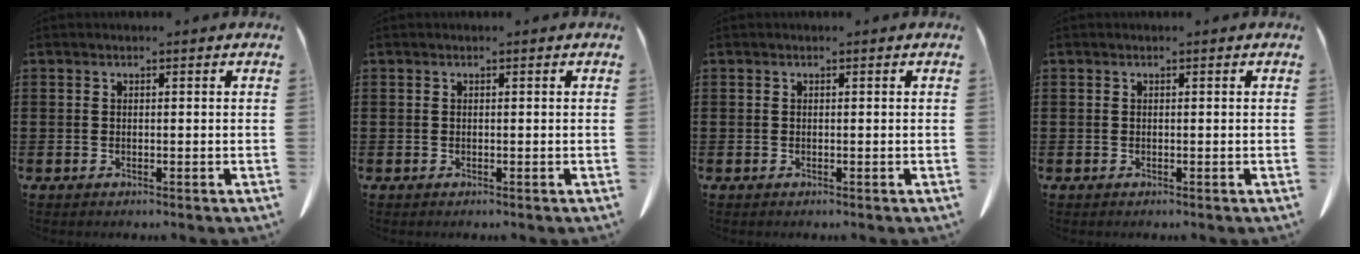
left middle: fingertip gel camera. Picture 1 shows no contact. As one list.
[{"total": 0.0}, {"total": 0.0}, {"total": 0.0}]